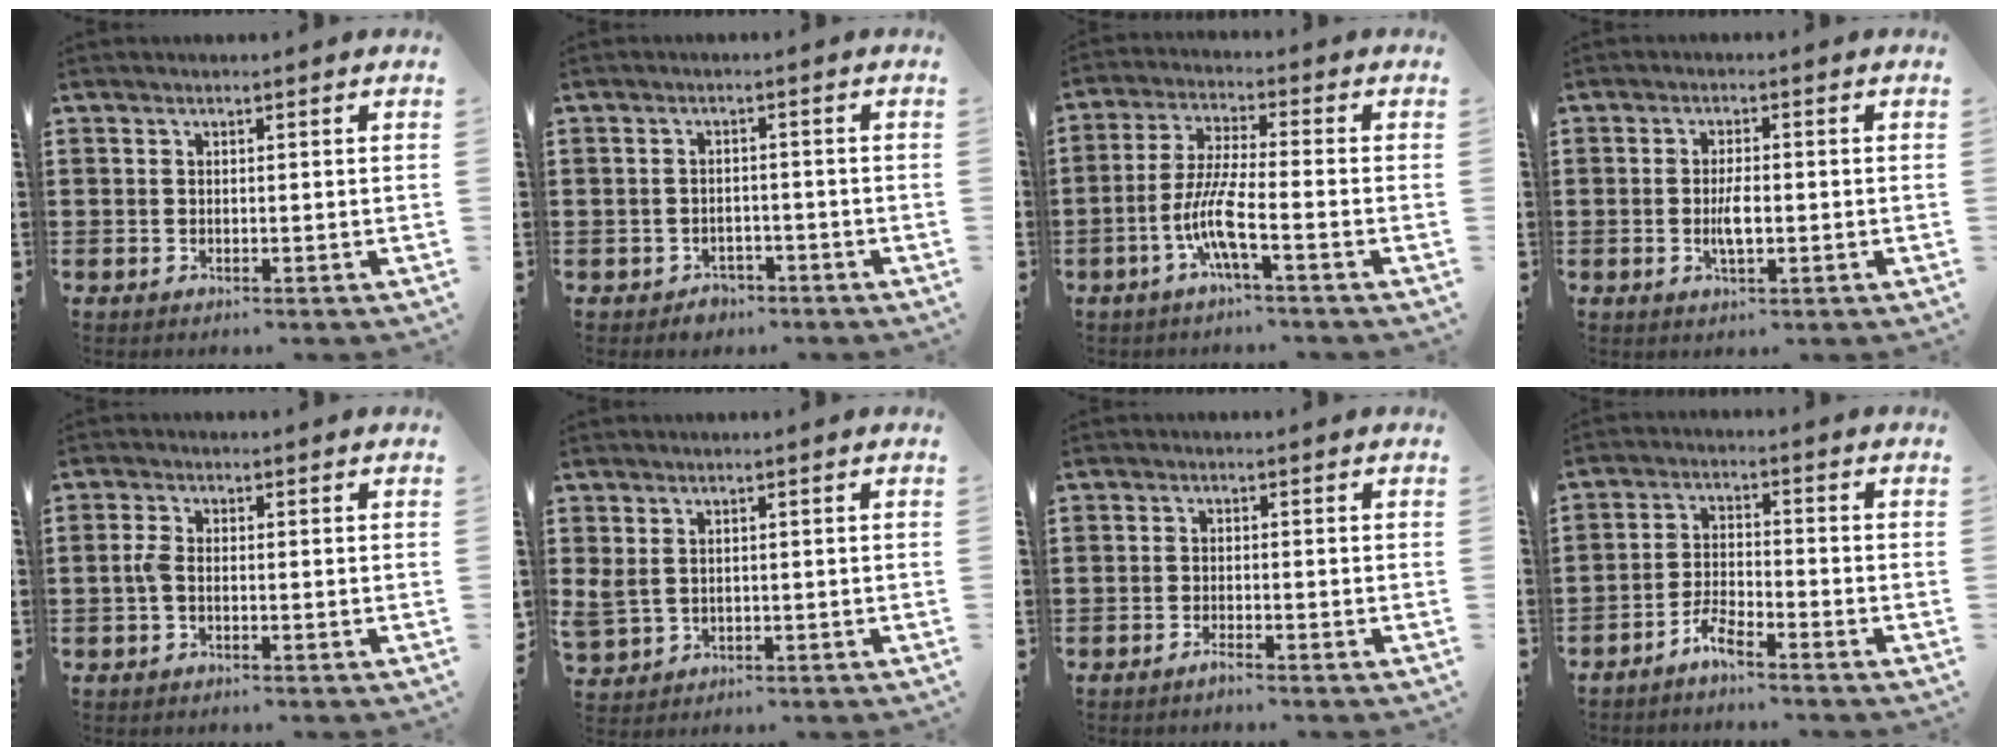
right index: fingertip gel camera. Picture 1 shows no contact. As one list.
[{"total": 2.0, "force": [-1.8, 0.9, -0.1], "torque": [-0.005, 0.002, -0.041]}, {"total": 7.9, "force": [-3.5, 1.0, 7.0], "torque": [-0.164, -0.016, -0.075]}, {"total": 3.7, "force": [-0.6, 1.2, 3.4], "torque": [-0.068, -0.002, -0.013]}, {"total": 2.2, "force": [-0.5, 0.9, 1.9], "torque": [-0.053, -0.003, -0.015]}, {"total": 1.5, "force": [0.7, 1.1, 0.9], "torque": [-0.030, 0.001, 0.011]}, {"total": 1.3, "force": [-1.2, 0.0, 0.6], "torque": [-0.011, -0.004, -0.021]}, {"total": 3.6, "force": [-3.3, 0.4, 1.5], "torque": [-0.045, 0.002, -0.069]}]